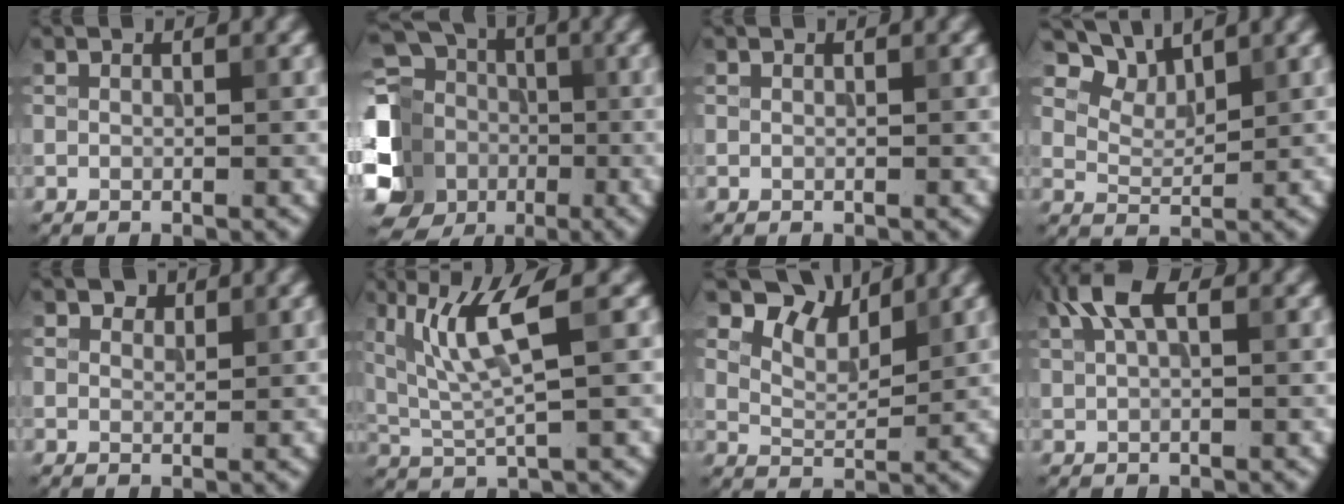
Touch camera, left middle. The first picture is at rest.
{"total": 12.7, "force": [-3.0, 10.9, 5.7], "torque": [-0.144, 0.004, -0.061]}
{"total": 0.0}
{"total": 3.7, "force": [3.2, 1.5, 1.3], "torque": [-0.031, 0.000, 0.059]}
{"total": 1.2, "force": [1.0, 0.7, 0.3], "torque": [-0.006, -0.002, 0.013]}
{"total": 5.6, "force": [2.2, 0.8, 5.1], "torque": [-0.108, -0.002, 0.050]}
{"total": 4.1, "force": [3.3, 1.6, 1.8], "torque": [-0.040, 0.002, 0.059]}
{"total": 3.4, "force": [1.6, 1.3, 2.7], "torque": [-0.057, 0.008, 0.026]}